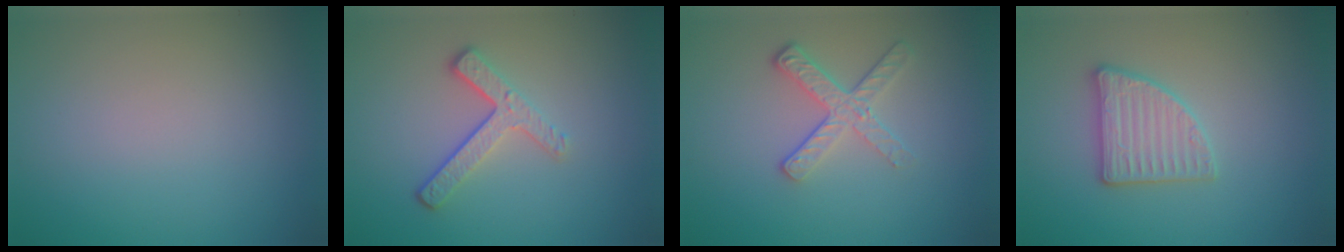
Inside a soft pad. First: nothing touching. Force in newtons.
{"total": 3.4, "press": 2.5, "slide": 2.2}
{"total": 3.2, "press": 2.5, "slide": 2.0}
{"total": 2.9, "press": 2.8, "slide": 0.5}